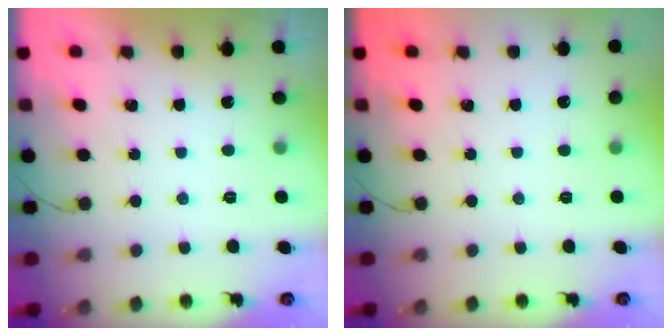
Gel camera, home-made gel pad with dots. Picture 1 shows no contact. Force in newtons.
{"total": 0.0}